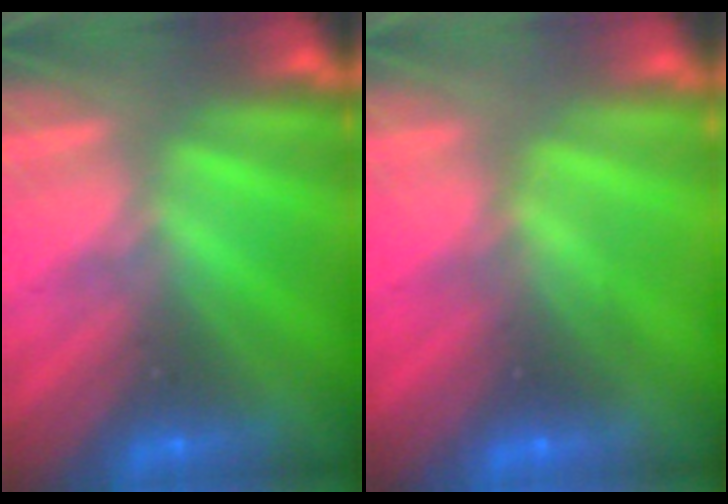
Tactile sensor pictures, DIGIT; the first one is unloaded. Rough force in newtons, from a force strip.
{"total": 2.7}